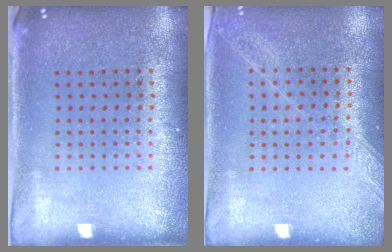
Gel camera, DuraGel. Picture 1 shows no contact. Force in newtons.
{"total": 1.2, "press": 1.2, "slide": 0.2}